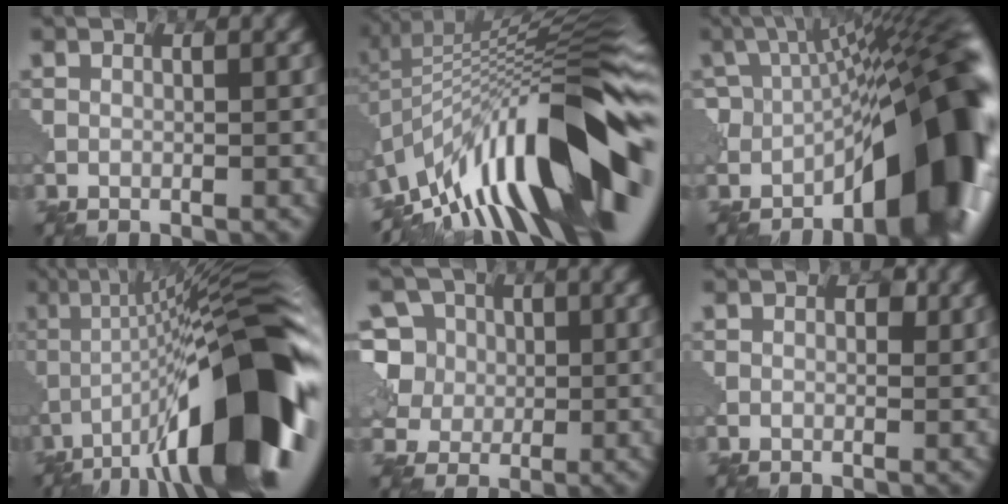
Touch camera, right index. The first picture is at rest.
{"total": 15.5, "force": [-5.5, 4.6, 13.7], "torque": [-0.204, 0.038, -0.114]}
{"total": 11.7, "force": [-5.0, 4.3, 9.7], "torque": [-0.110, 0.015, -0.075]}
{"total": 15.6, "force": [-5.8, 3.3, 14.1], "torque": [-0.207, 0.026, -0.084]}
{"total": 6.8, "force": [2.4, 6.1, 2.0], "torque": [-0.056, 0.024, 0.036]}
{"total": 0.5, "force": [0.4, 0.3, 0.2], "torque": [-0.008, -0.001, 0.016]}